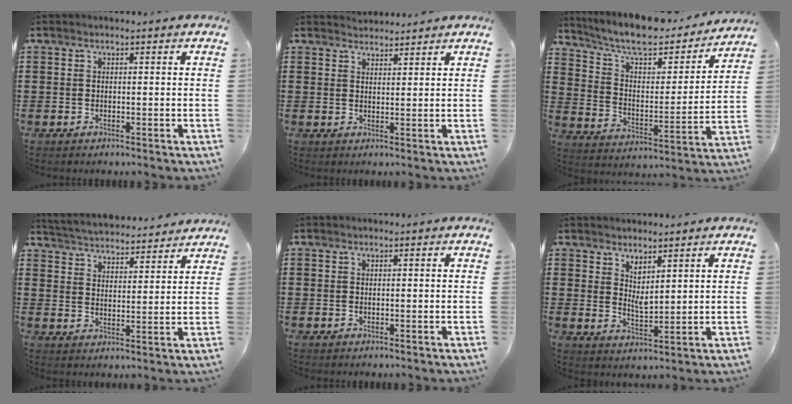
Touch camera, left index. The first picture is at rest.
{"total": 2.1, "force": [2.1, 0.1, -0.3], "torque": [0.000, -0.002, 0.042]}
{"total": 8.9, "force": [7.7, 1.8, 4.0], "torque": [-0.102, -0.047, 0.132]}
{"total": 3.9, "force": [3.9, 0.0, -0.1], "torque": [-0.020, -0.032, 0.063]}
{"total": 0.0}
{"total": 3.3, "force": [2.9, 0.9, 1.4], "torque": [-0.032, -0.008, 0.052]}